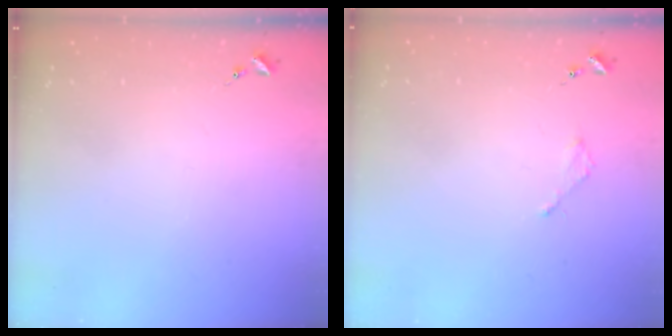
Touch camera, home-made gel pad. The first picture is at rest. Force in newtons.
{"total": 2.0, "press": 2.0, "slide": 0.3}